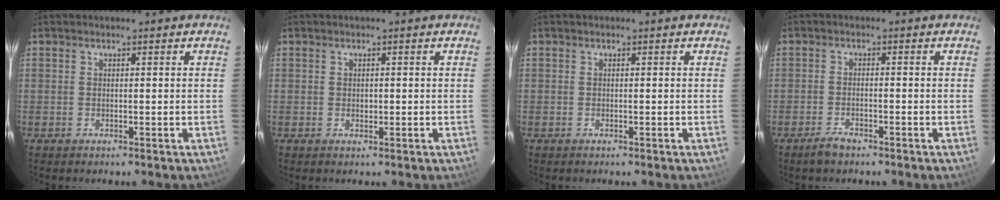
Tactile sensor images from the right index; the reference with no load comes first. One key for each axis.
{"total": 0.9, "fx": 0.0, "fy": 0.8, "fz": 0.5, "tx": -0.006, "ty": 0.002, "tz": 0.001}
{"total": 0.0}
{"total": 3.0, "fx": -2.4, "fy": 1.0, "fz": 1.5, "tx": -0.040, "ty": -0.002, "tz": -0.046}